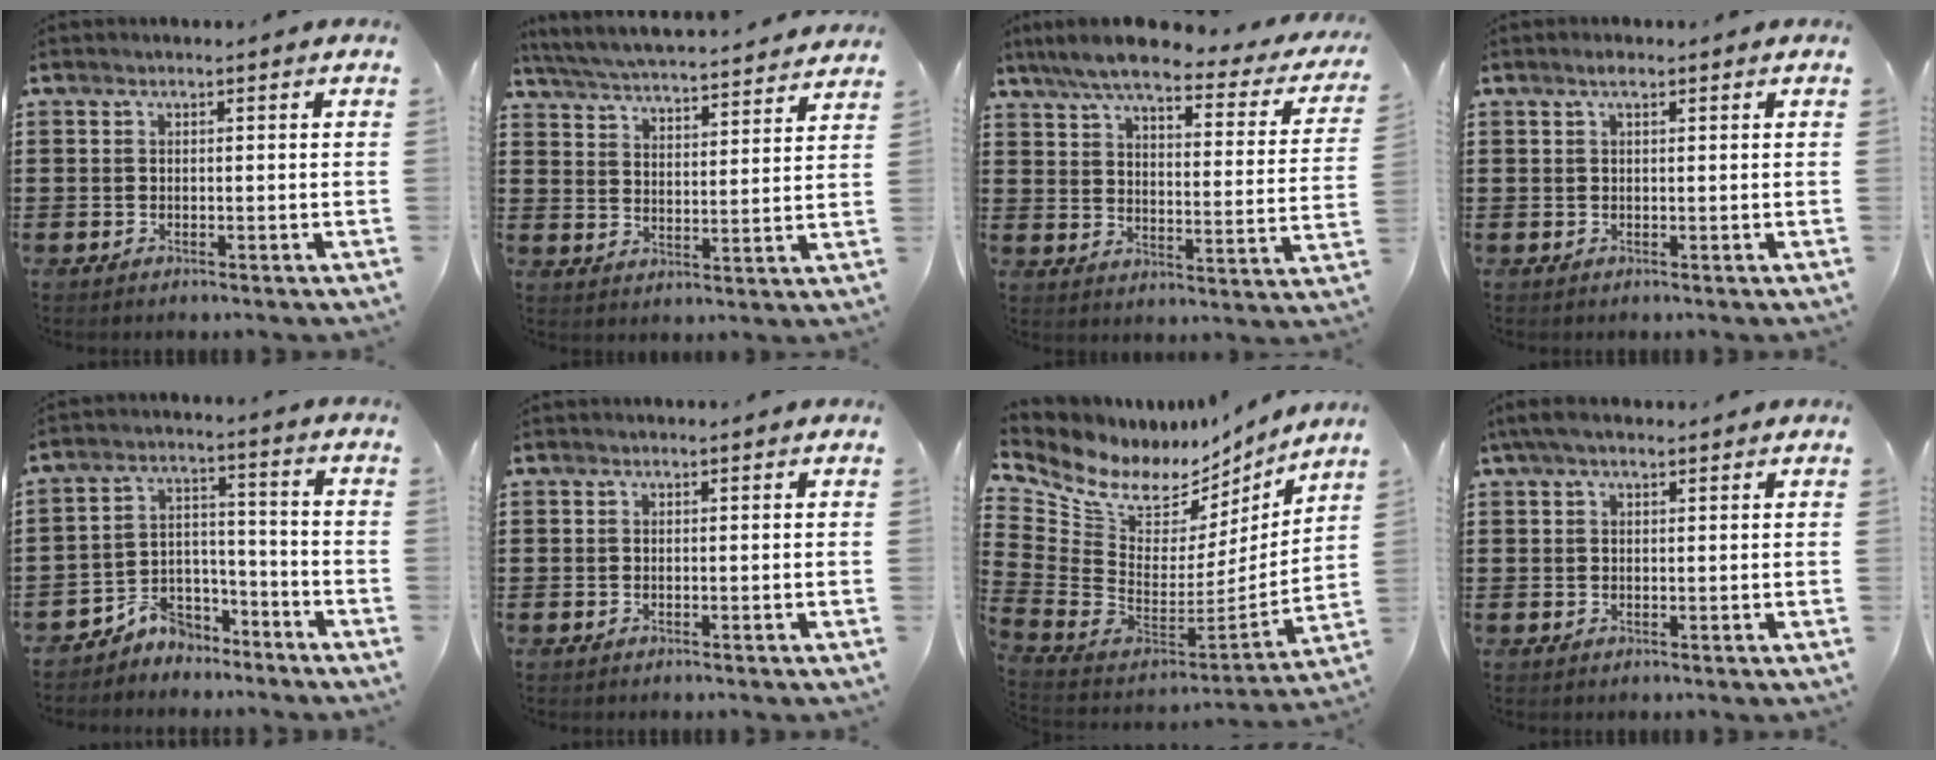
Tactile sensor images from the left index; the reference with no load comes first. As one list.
[{"total": 4.7, "force": [4.7, -0.4, 0.5], "torque": [-0.036, -0.039, 0.077]}, {"total": 7.3, "force": [6.0, 0.8, 4.0], "torque": [-0.104, -0.033, 0.102]}, {"total": 1.3, "force": [0.7, 0.3, 1.1], "torque": [-0.022, 0.003, 0.012]}, {"total": 6.1, "force": [-5.4, 2.7, 0.4], "torque": [-0.018, 0.016, -0.111]}, {"total": 0.0}, {"total": 7.9, "force": [5.3, 4.7, 3.5], "torque": [-0.112, -0.052, 0.094]}, {"total": 2.5, "force": [1.5, 0.9, 1.8], "torque": [-0.038, 0.006, 0.027]}]